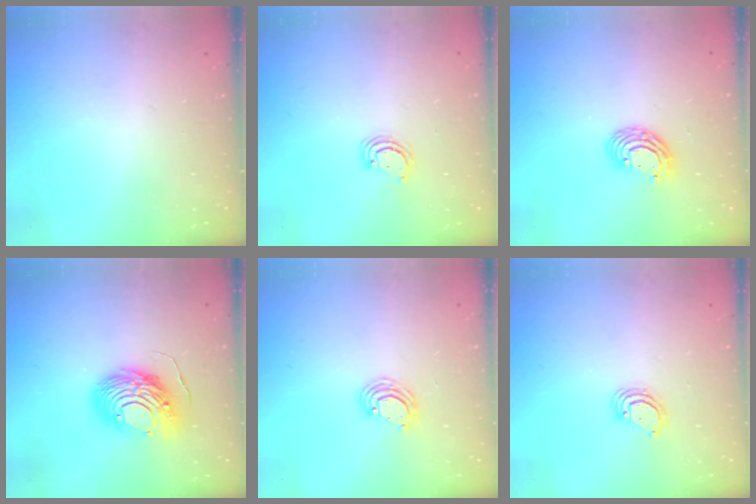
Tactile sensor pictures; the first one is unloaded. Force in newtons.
{"total": 2.5, "press": 2.5, "slide": 0.3}
{"total": 8.0, "press": 7.9, "slide": 1.2}
{"total": 12.4, "press": 12.3, "slide": 1.1}
{"total": 4.8, "press": 4.8, "slide": 0.2}
{"total": 3.5, "press": 3.5, "slide": 0.1}